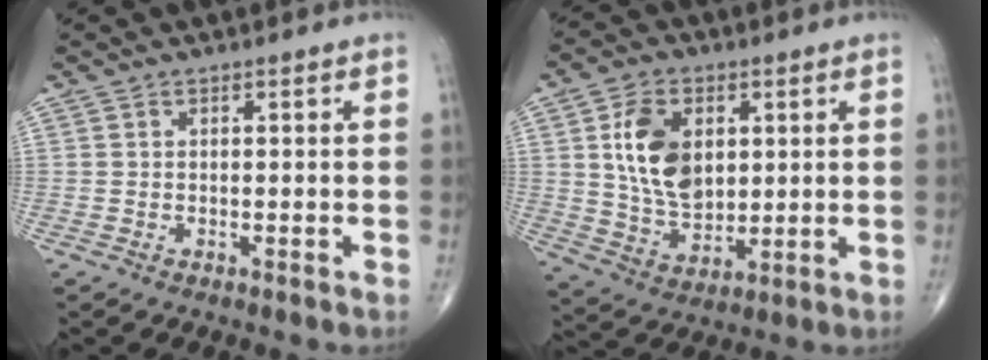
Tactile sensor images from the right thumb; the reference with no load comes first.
{"total": 12.7, "force": [3.0, 8.4, 9.1], "torque": [-0.142, -0.016, 0.061]}